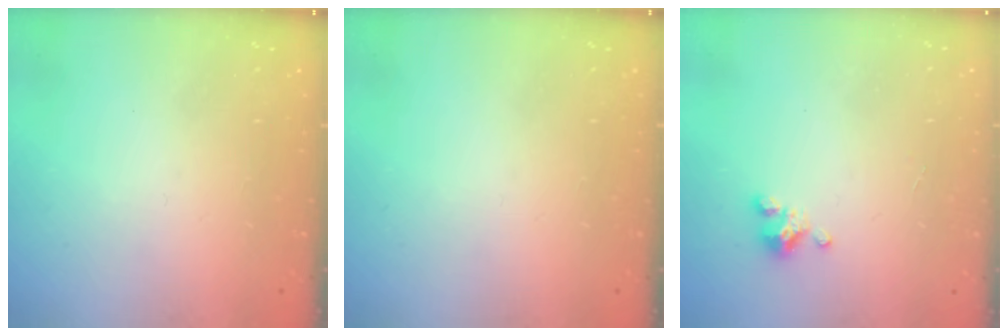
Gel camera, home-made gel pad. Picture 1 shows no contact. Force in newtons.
{"total": 0.0}
{"total": 3.4, "press": 3.4, "slide": 0.2}